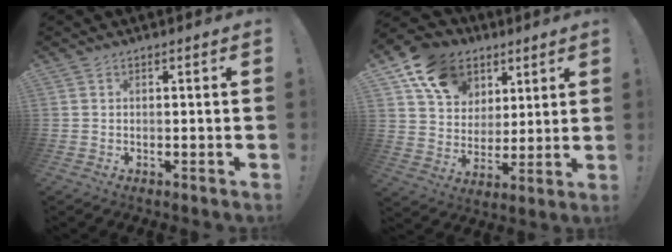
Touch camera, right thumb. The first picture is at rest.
{"total": 14.8, "force": [7.6, 11.4, 5.7], "torque": [-0.095, -0.034, 0.150]}